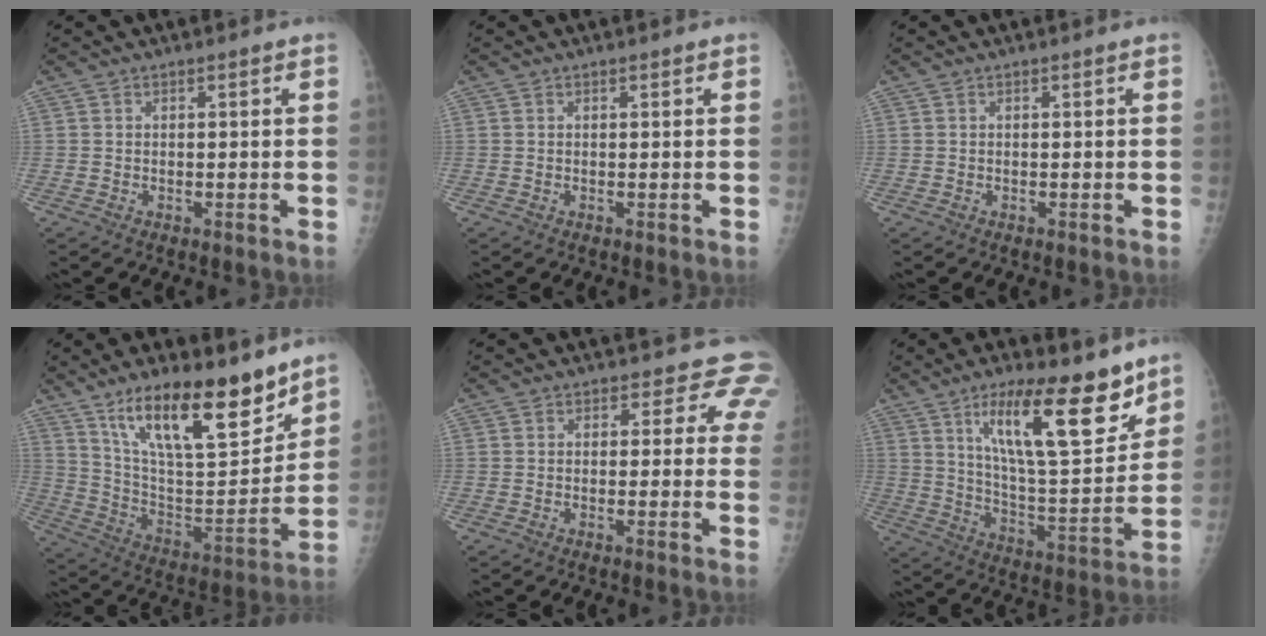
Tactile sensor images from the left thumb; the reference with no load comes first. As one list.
[{"total": 0.0}, {"total": 0.0}, {"total": 23.3, "force": [15.6, 7.6, 15.5], "torque": [-0.215, -0.072, 0.274]}, {"total": 5.3, "force": [3.8, 3.5, 1.1], "torque": [0.027, -0.012, 0.016]}, {"total": 20.8, "force": [12.3, 6.1, 15.6], "torque": [-0.212, -0.073, 0.211]}]